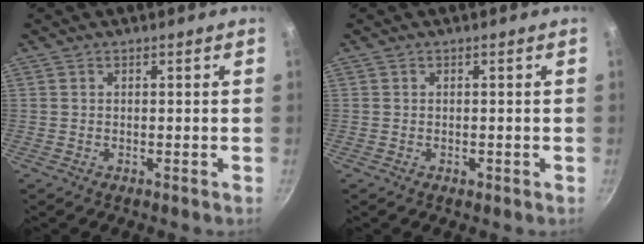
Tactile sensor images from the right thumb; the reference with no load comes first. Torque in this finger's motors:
{"motor_torque": [0.39, 0.12, 0.20, -0.14, 0.01]}